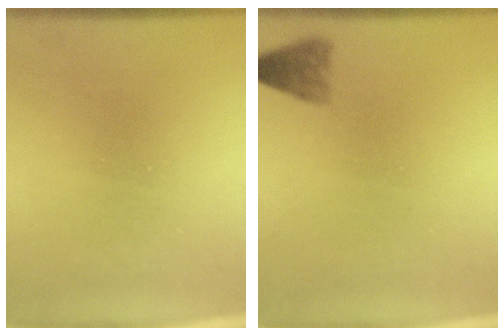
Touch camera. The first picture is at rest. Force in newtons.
{"total": 2.9}